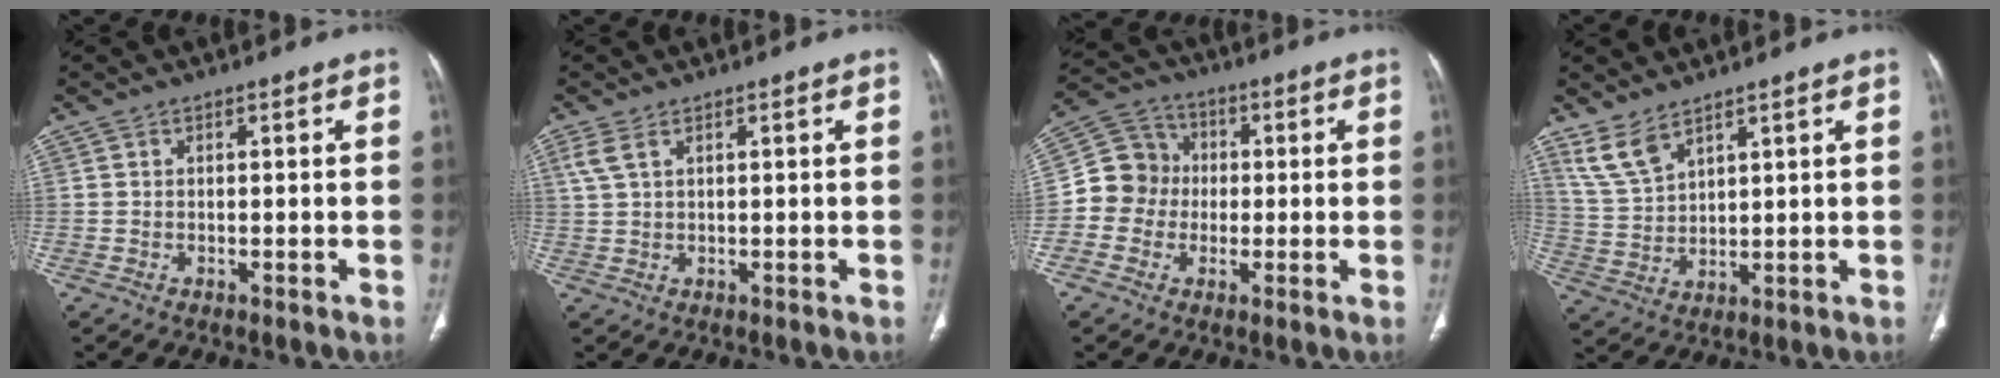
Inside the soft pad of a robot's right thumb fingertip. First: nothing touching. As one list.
[{"total": 2.9, "force": [1.5, 1.3, 2.1], "torque": [-0.058, 0.010, 0.040]}, {"total": 9.2, "force": [-0.7, 8.6, 3.1], "torque": [-0.027, 0.029, -0.024]}, {"total": 6.4, "force": [4.9, 2.5, 3.3], "torque": [-0.063, -0.022, 0.112]}]